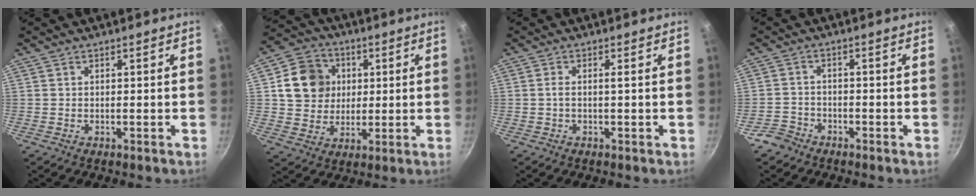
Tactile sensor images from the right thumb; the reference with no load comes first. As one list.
[{"total": 12.1, "force": [2.5, 10.7, 5.1], "torque": [-0.058, 0.009, 0.040]}, {"total": 1.6, "force": [-0.2, 0.0, 1.6], "torque": [-0.036, 0.001, -0.006]}, {"total": 3.7, "force": [-2.8, 2.4, 0.6], "torque": [-0.006, 0.035, -0.053]}]